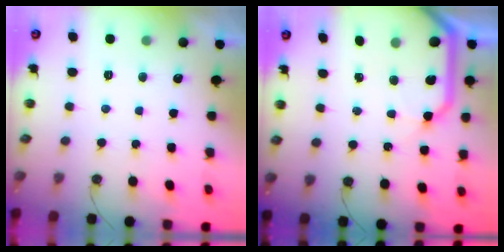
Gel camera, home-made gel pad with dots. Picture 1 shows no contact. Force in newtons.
{"total": 14.1, "press": 14.1, "slide": 1.0}